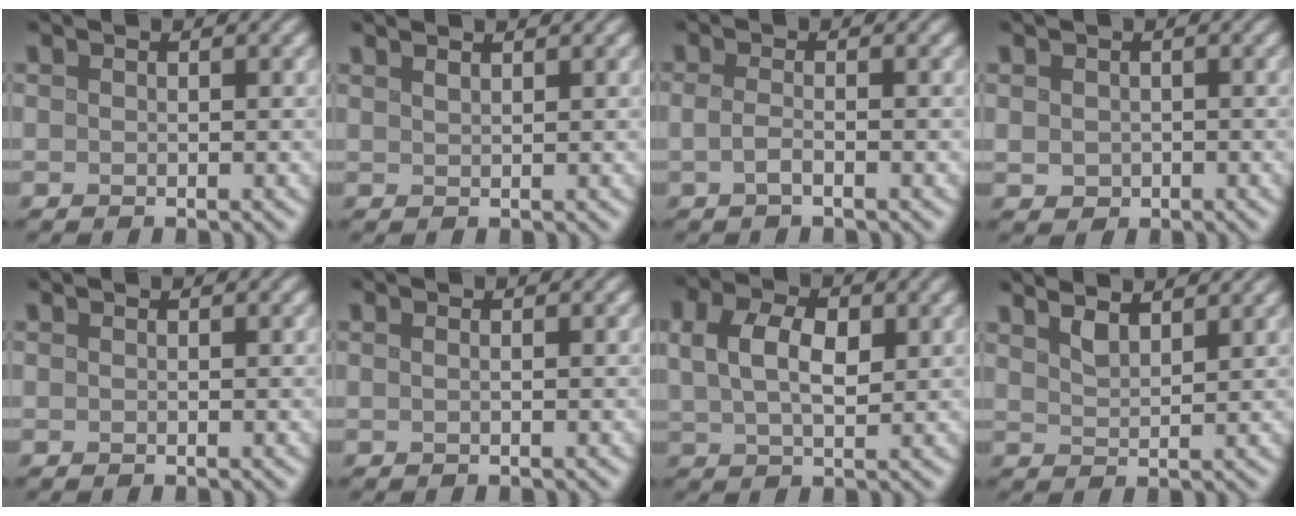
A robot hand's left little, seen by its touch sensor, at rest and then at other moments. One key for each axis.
{"total": 1.9, "fx": 1.4, "fy": 0.6, "fz": 1.0, "tx": 0.000, "ty": 0.002, "tz": 0.007}
{"total": 1.6, "fx": -0.6, "fy": 0.5, "fz": 1.4, "tx": -0.025, "ty": -0.003, "tz": -0.017}
{"total": 1.2, "fx": 0.0, "fy": 1.1, "fz": 0.5, "tx": -0.008, "ty": -0.003, "tz": 0.000}
{"total": 0.0}
{"total": 1.0, "fx": 0.2, "fy": 0.4, "fz": 0.9, "tx": -0.008, "ty": -0.006, "tz": -0.006}
{"total": 4.6, "fx": 1.4, "fy": 2.5, "fz": 3.6, "tx": -0.073, "ty": 0.006, "tz": 0.024}
{"total": 3.0, "fx": 2.5, "fy": 0.8, "fz": 1.6, "tx": -0.016, "ty": 0.009, "tz": 0.035}